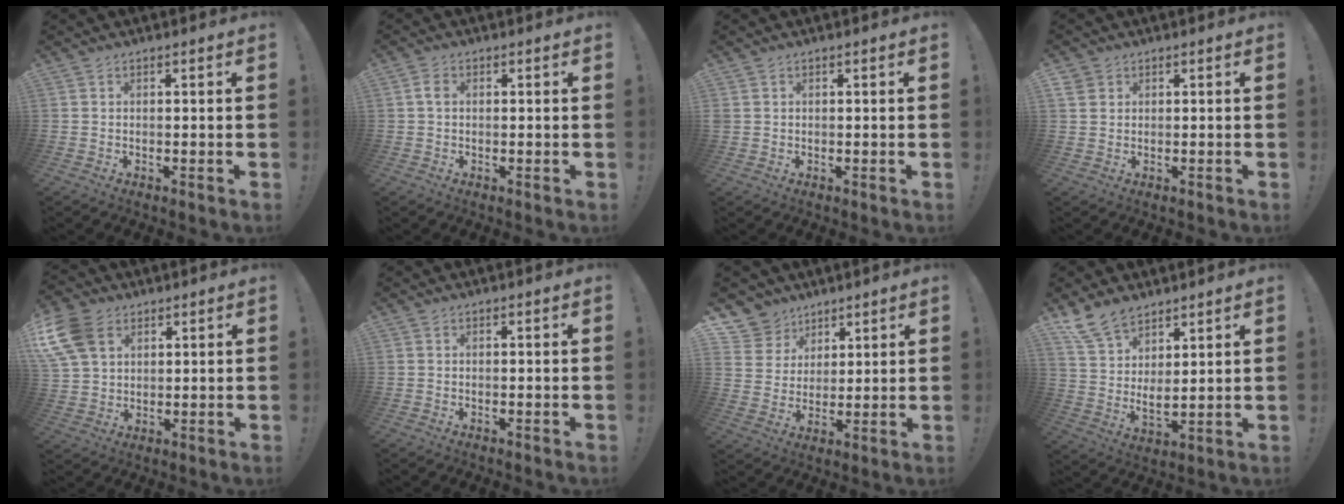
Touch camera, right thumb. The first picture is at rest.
{"total": 2.4, "force": [0.3, 1.6, 1.8], "torque": [-0.028, 0.004, 0.004]}
{"total": 1.0, "force": [0.2, 0.9, 0.2], "torque": [-0.011, 0.005, 0.006]}
{"total": 3.0, "force": [1.4, 2.5, 0.8], "torque": [-0.019, -0.001, 0.027]}
{"total": 13.0, "force": [5.2, 9.5, 7.2], "torque": [-0.143, -0.015, 0.106]}
{"total": 0.0}
{"total": 8.9, "force": [5.7, 6.8, 1.0], "torque": [-0.019, -0.047, 0.116]}
{"total": 10.5, "force": [8.8, 4.4, 3.8], "torque": [-0.099, -0.047, 0.173]}